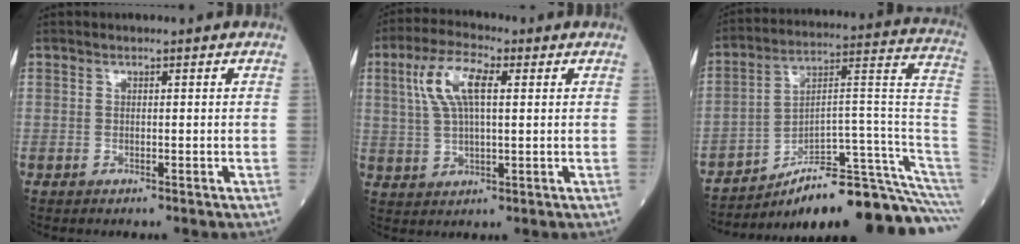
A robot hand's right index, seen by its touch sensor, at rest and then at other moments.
{"total": 8.6, "force": [2.7, 2.7, 7.7], "torque": [-0.167, 0.017, 0.054]}
{"total": 22.0, "force": [-17.9, 0.4, 12.8], "torque": [-0.099, 0.053, -0.264]}